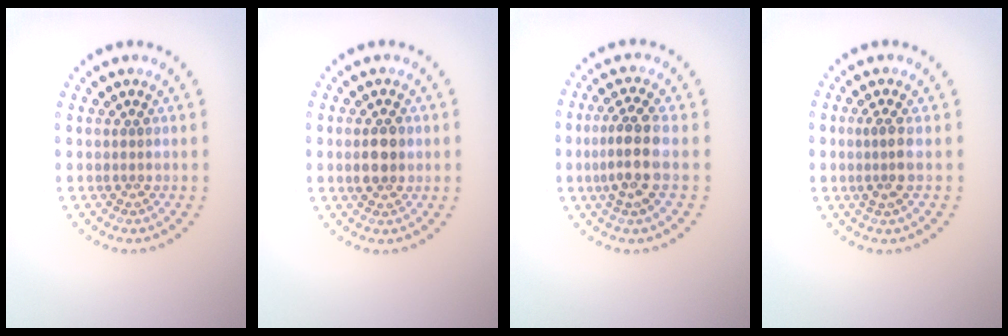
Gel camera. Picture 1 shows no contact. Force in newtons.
{"total": 2.5, "press": 2.5, "slide": 0.2}
{"total": 3.5, "press": 3.1, "slide": 1.6}
{"total": 2.0, "press": 1.6, "slide": 1.1}